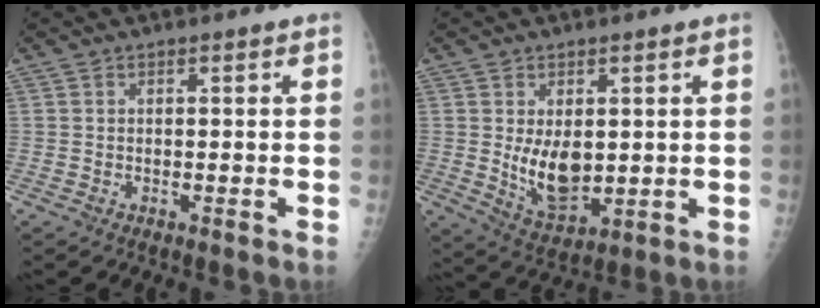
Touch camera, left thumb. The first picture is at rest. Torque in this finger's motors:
{"motor_torque": [0.70, 0.67, 0.61, 0.15, 0.07]}